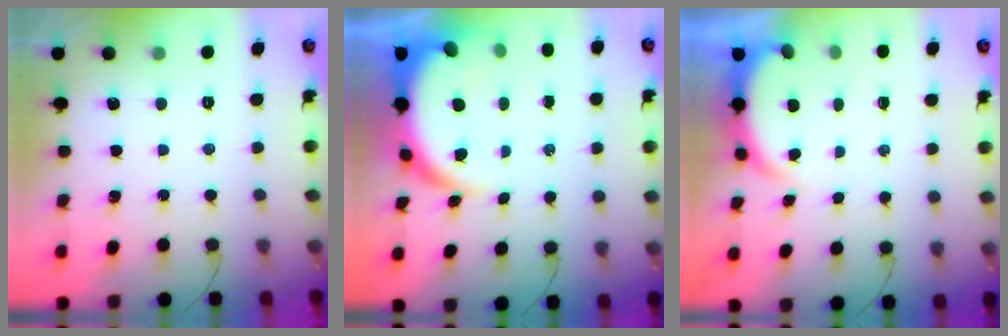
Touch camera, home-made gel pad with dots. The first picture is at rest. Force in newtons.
{"total": 8.7, "press": 8.6, "slide": 1.6}
{"total": 2.8, "press": 2.7, "slide": 0.6}